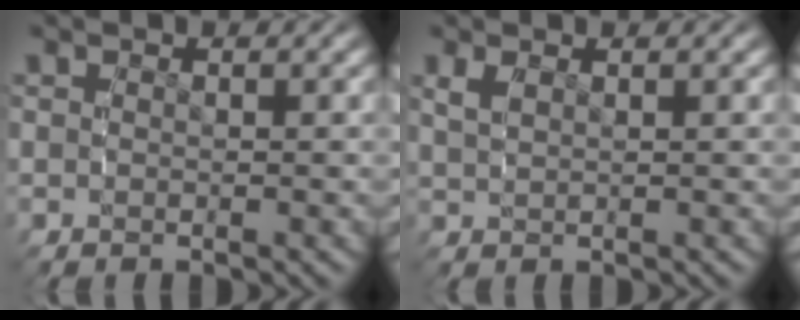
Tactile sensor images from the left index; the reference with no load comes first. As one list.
[{"total": 0.8, "force": [0.6, 0.0, 0.4], "torque": [-0.015, 0.002, 0.020]}]